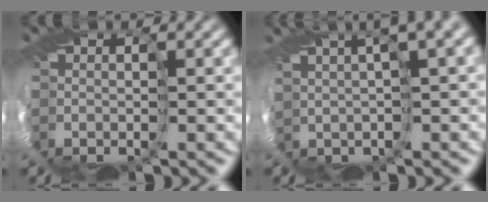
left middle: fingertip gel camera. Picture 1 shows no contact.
{"total": 3.7, "force": [2.3, -1.3, 2.5], "torque": [-0.016, 0.015, 0.036]}